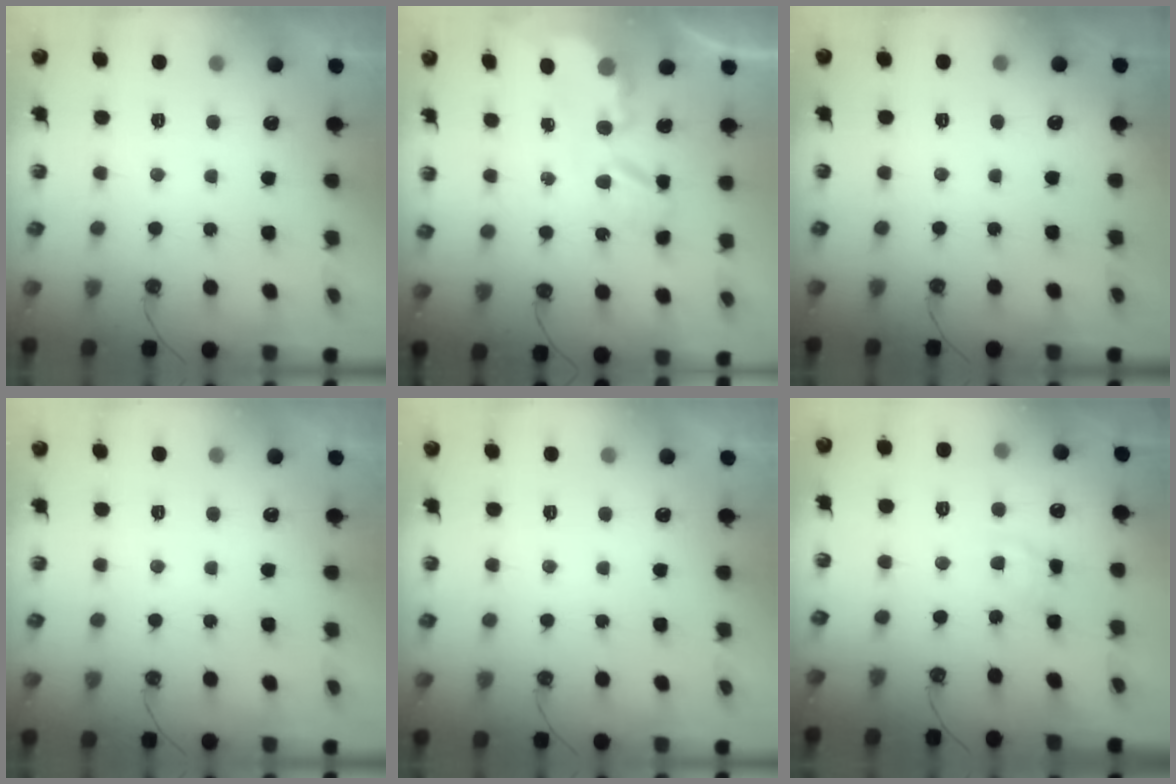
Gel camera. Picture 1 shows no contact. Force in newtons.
{"total": 5.4, "press": 5.4, "slide": 0.2}
{"total": 0.0}
{"total": 0.0}
{"total": 0.0}
{"total": 7.3, "press": 7.3, "slide": 0.4}